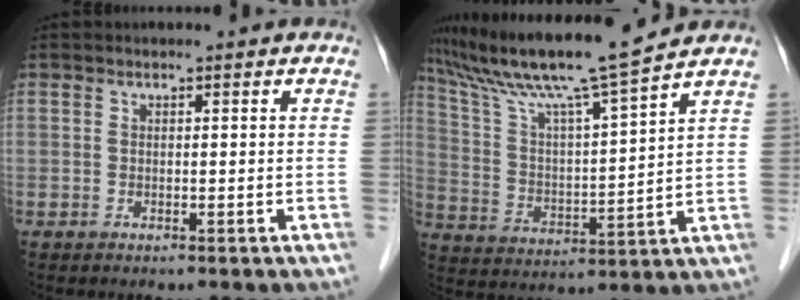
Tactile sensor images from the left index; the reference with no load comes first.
{"total": 15.1, "force": [13.0, -1.7, 7.6], "torque": [-0.147, 0.006, 0.229]}